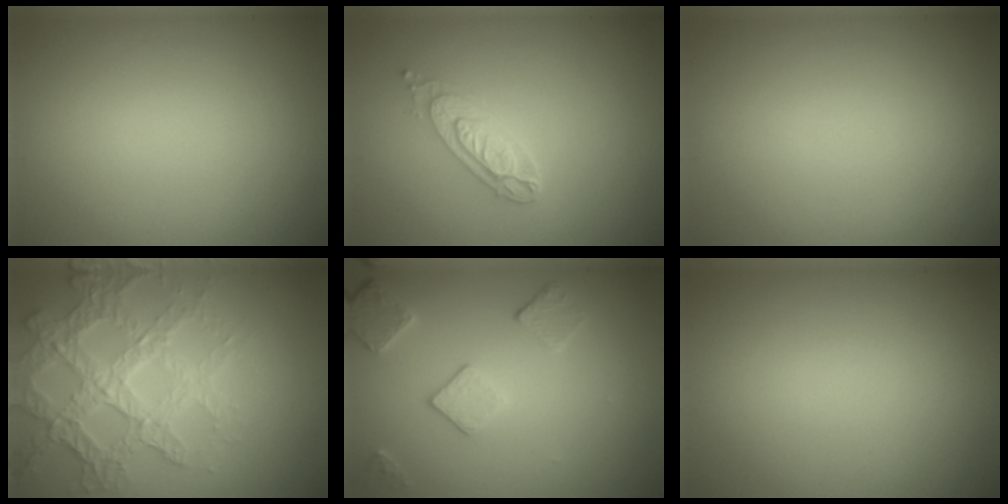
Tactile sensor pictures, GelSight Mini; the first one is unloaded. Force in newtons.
{"total": 2.9, "press": 2.5, "slide": 1.5}
{"total": 0.0}
{"total": 6.8, "press": 5.1, "slide": 4.5}
{"total": 2.6, "press": 2.5, "slide": 0.8}
{"total": 0.0}